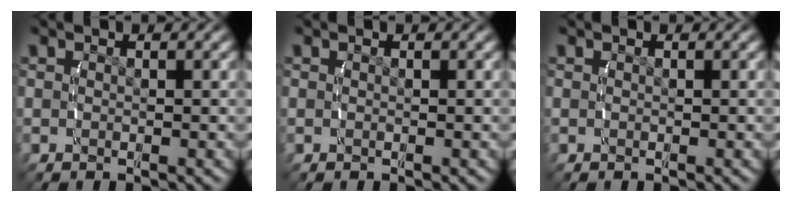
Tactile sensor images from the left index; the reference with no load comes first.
{"total": 0.0}
{"total": 0.8, "force": [-0.5, 0.4, 0.5], "torque": [-0.010, -0.003, -0.009]}